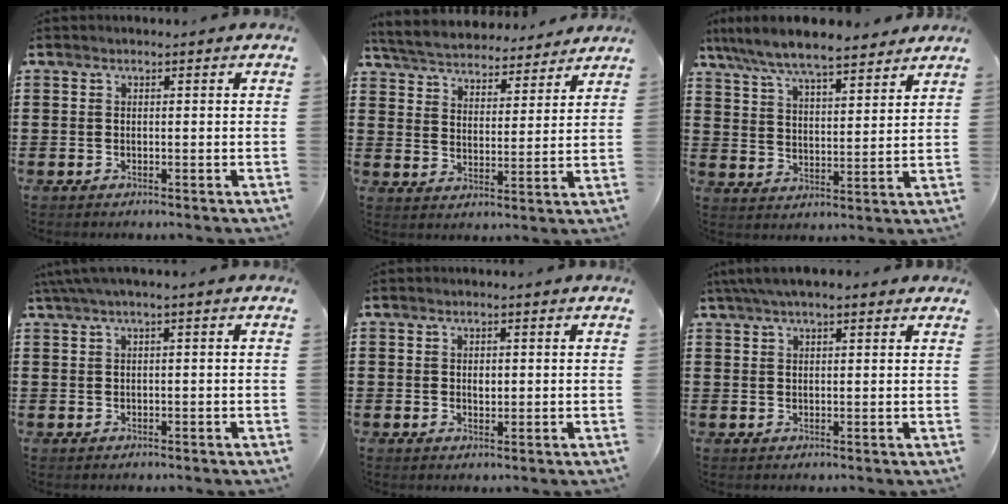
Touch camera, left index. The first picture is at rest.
{"total": 4.9, "force": [4.9, 0.4, 0.2], "torque": [-0.031, -0.033, 0.082]}
{"total": 7.2, "force": [6.5, 0.7, 2.9], "torque": [-0.081, -0.028, 0.115]}
{"total": 1.8, "force": [0.0, 0.1, 1.8], "torque": [-0.030, -0.004, 0.001]}
{"total": 1.2, "force": [0.2, 0.7, 0.9], "torque": [-0.012, 0.001, 0.001]}
{"total": 3.7, "force": [2.7, 1.0, 2.4], "torque": [-0.053, 0.006, 0.049]}